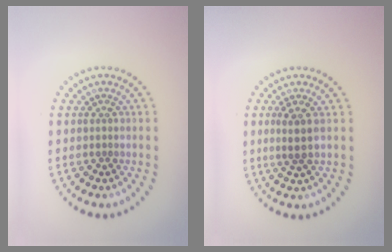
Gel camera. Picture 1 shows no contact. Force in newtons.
{"total": 1.9, "press": 1.5, "slide": 1.2}